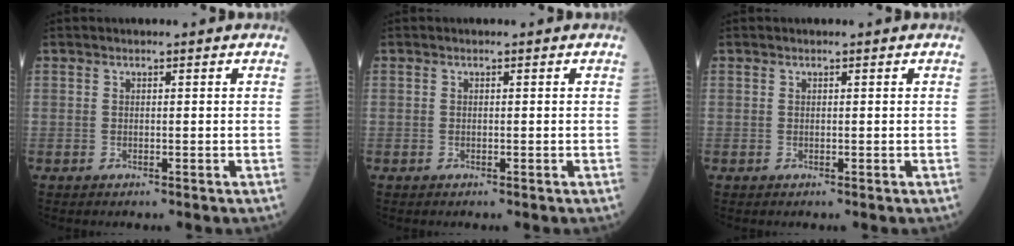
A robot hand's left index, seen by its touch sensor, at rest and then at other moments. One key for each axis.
{"total": 0.0}
{"total": 0.0}